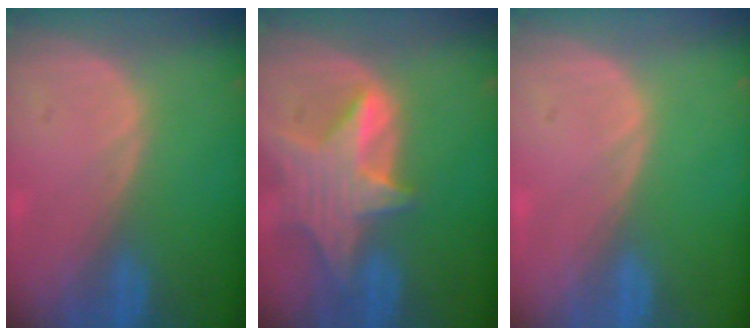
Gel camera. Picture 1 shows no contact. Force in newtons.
{"total": 8.4, "press": 7.6, "slide": 3.6}
{"total": 0.0}